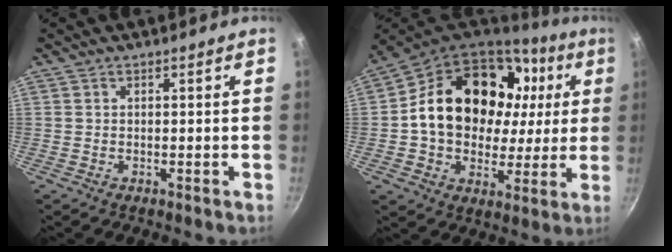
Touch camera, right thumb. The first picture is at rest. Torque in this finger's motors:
{"motor_torque": [1.02, 3.99, 1.33, -0.91, 0.21]}